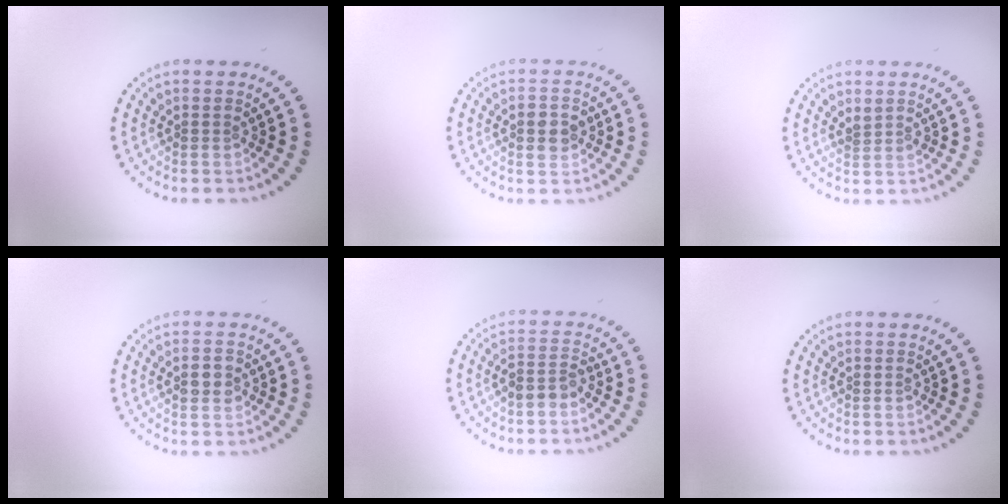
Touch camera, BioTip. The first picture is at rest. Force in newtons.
{"total": 2.7, "press": 2.7, "slide": 0.1}
{"total": 1.1, "press": 0.9, "slide": 0.7}
{"total": 2.4, "press": 2.3, "slide": 0.1}
{"total": 2.0, "press": 1.8, "slide": 0.8}
{"total": 0.0}